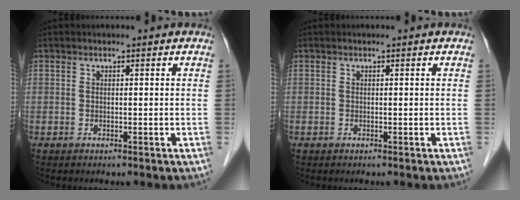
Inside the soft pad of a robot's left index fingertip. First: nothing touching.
{"total": 0.0}